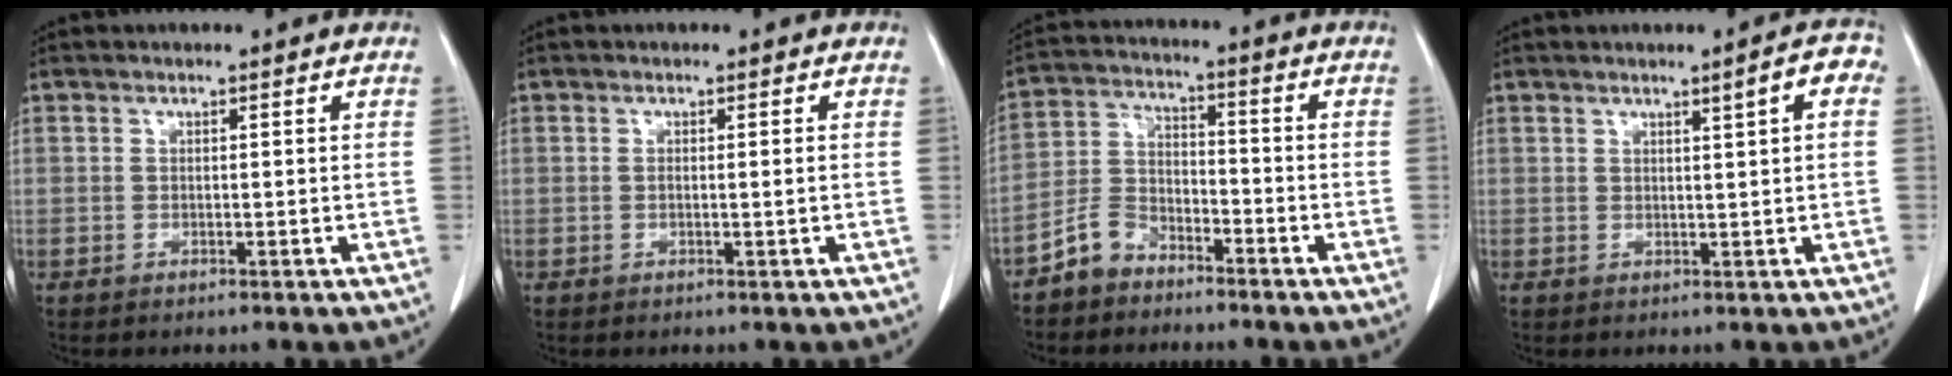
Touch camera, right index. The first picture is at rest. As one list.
[{"total": 0.9, "force": [-0.1, -0.1, 0.9], "torque": [-0.016, -0.002, -0.001]}, {"total": 6.2, "force": [-4.9, 3.6, 1.6], "torque": [-0.038, 0.007, -0.099]}, {"total": 3.5, "force": [1.3, 0.2, 3.2], "torque": [-0.038, 0.005, 0.015]}]